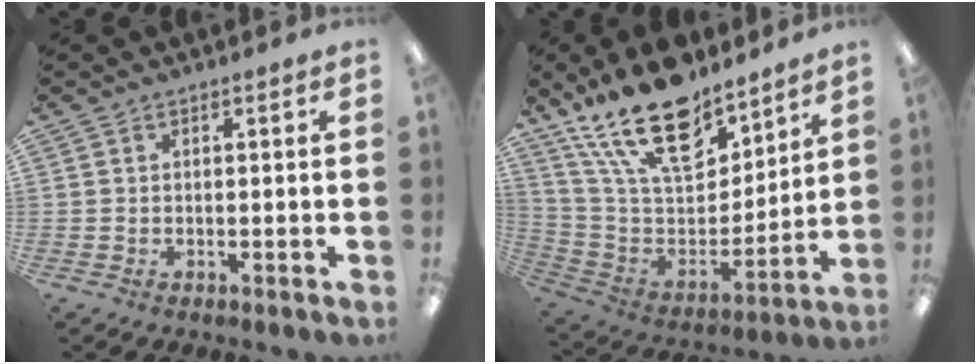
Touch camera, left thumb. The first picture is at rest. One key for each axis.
{"total": 21.9, "fx": 15.7, "fy": 9.8, "fz": 11.7, "tx": -0.215, "ty": -0.092, "tz": 0.281}